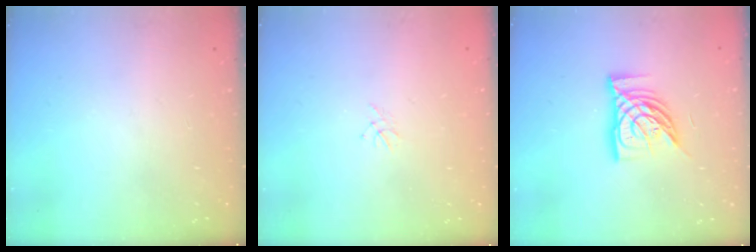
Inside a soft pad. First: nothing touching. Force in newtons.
{"total": 1.5, "press": 1.4, "slide": 0.4}
{"total": 11.6, "press": 11.5, "slide": 1.5}